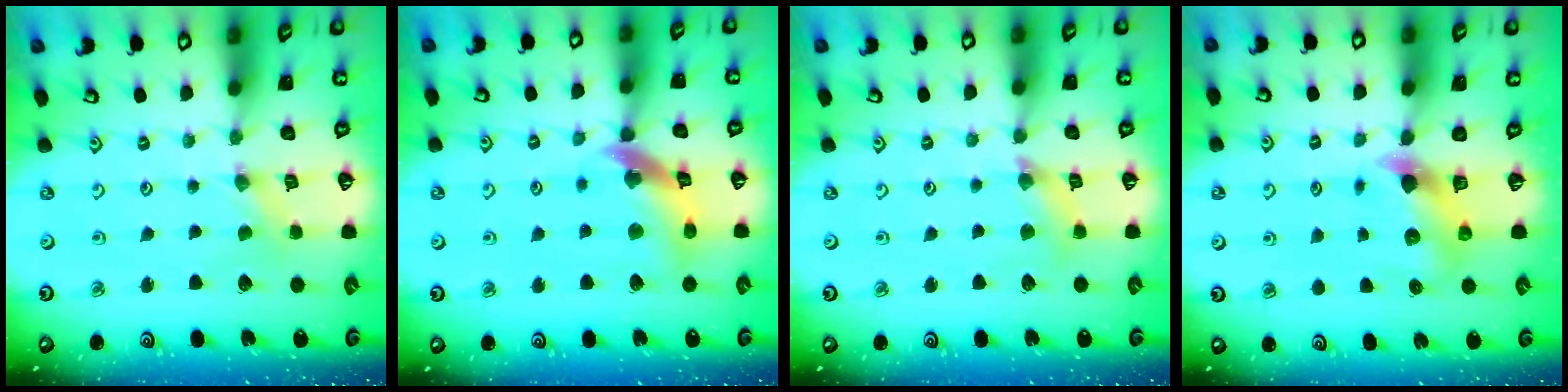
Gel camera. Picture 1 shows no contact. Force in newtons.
{"total": 13.9, "press": 13.8, "slide": 1.7}
{"total": 6.7, "press": 6.7, "slide": 0.6}
{"total": 5.7, "press": 5.7, "slide": 0.5}